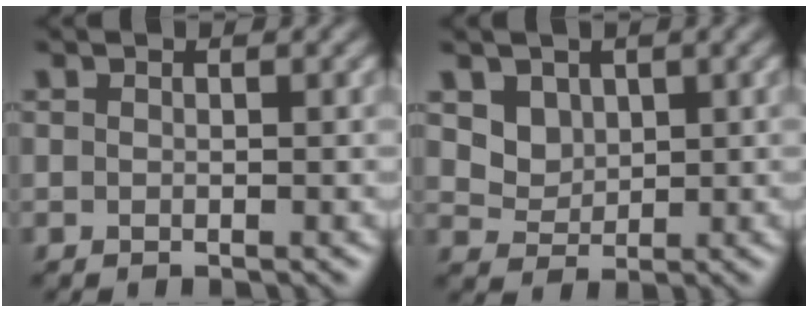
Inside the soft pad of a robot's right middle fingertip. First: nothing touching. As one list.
[{"total": 3.0, "force": [1.8, 2.2, 0.9], "torque": [-0.032, -0.016, 0.052]}]